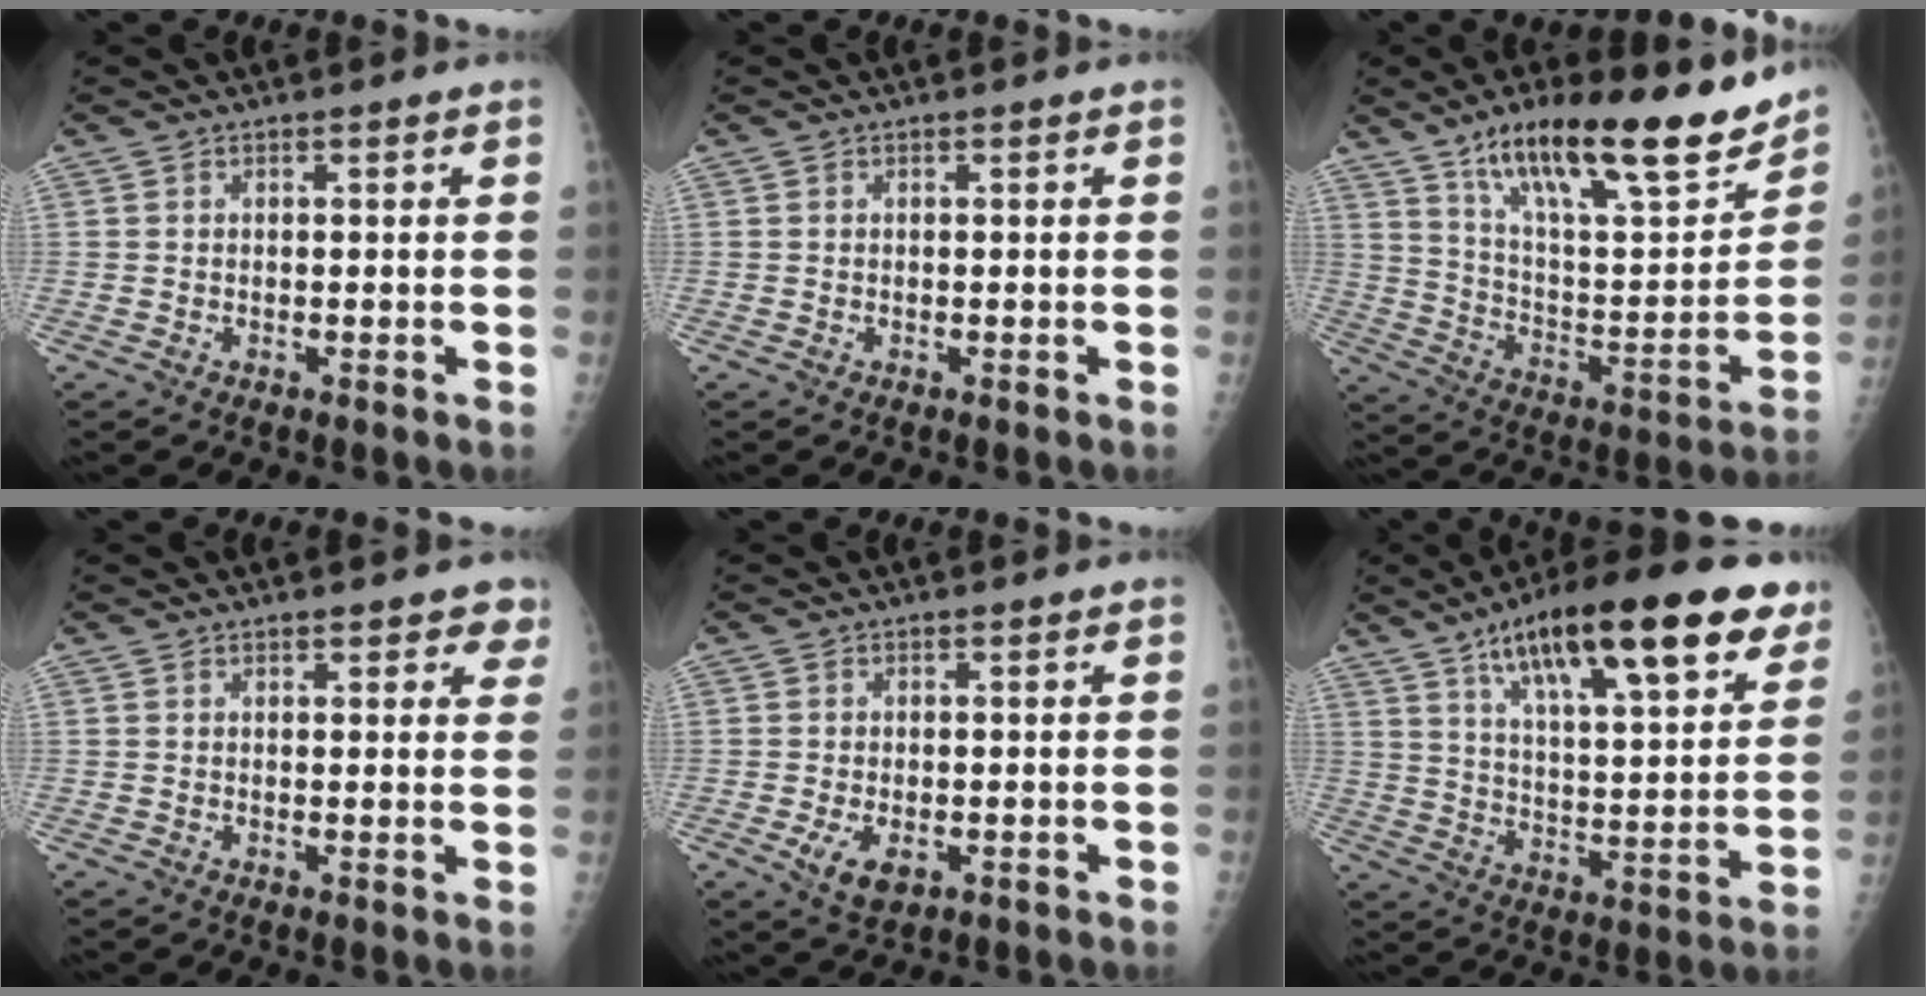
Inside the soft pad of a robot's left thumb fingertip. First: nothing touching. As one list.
[{"total": 0.0}, {"total": 25.9, "force": [17.8, 7.0, 17.5], "torque": [-0.243, -0.061, 0.294]}, {"total": 4.3, "force": [3.2, 1.8, 2.2], "torque": [0.009, -0.008, 0.034]}, {"total": 4.3, "force": [-1.2, 2.4, 3.3], "torque": [-0.059, -0.009, -0.013]}, {"total": 25.6, "force": [14.5, 7.5, 19.7], "torque": [-0.283, -0.026, 0.228]}]